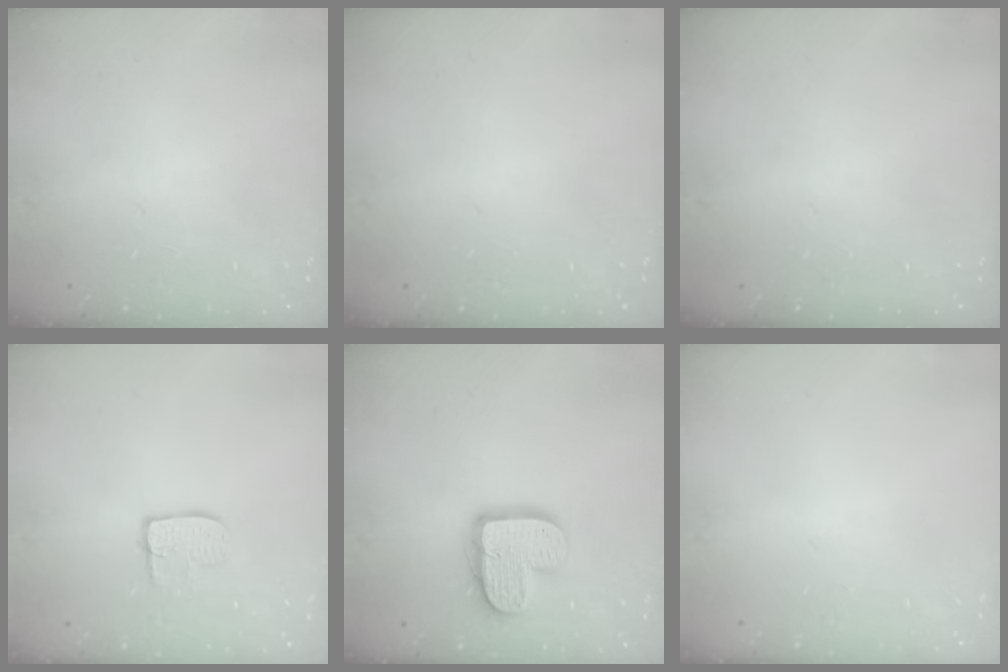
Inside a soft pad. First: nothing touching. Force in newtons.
{"total": 0.0}
{"total": 0.0}
{"total": 7.0, "press": 7.0, "slide": 0.4}
{"total": 13.8, "press": 13.8, "slide": 0.9}
{"total": 0.0}